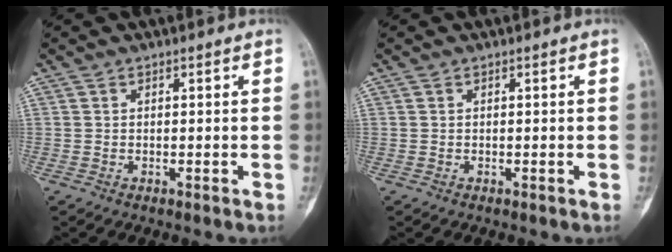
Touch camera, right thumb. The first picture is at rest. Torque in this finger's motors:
{"motor_torque": [0.37, -0.10, 0.03, -0.03, 0.02]}